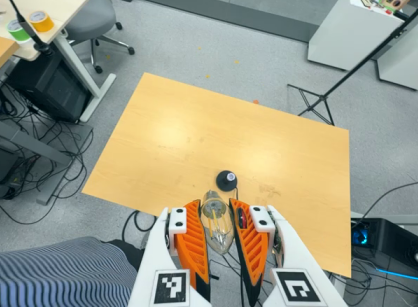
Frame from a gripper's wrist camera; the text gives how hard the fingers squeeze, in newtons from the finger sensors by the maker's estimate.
{"total": 24.3, "left": 26.7, "right": 21.8}